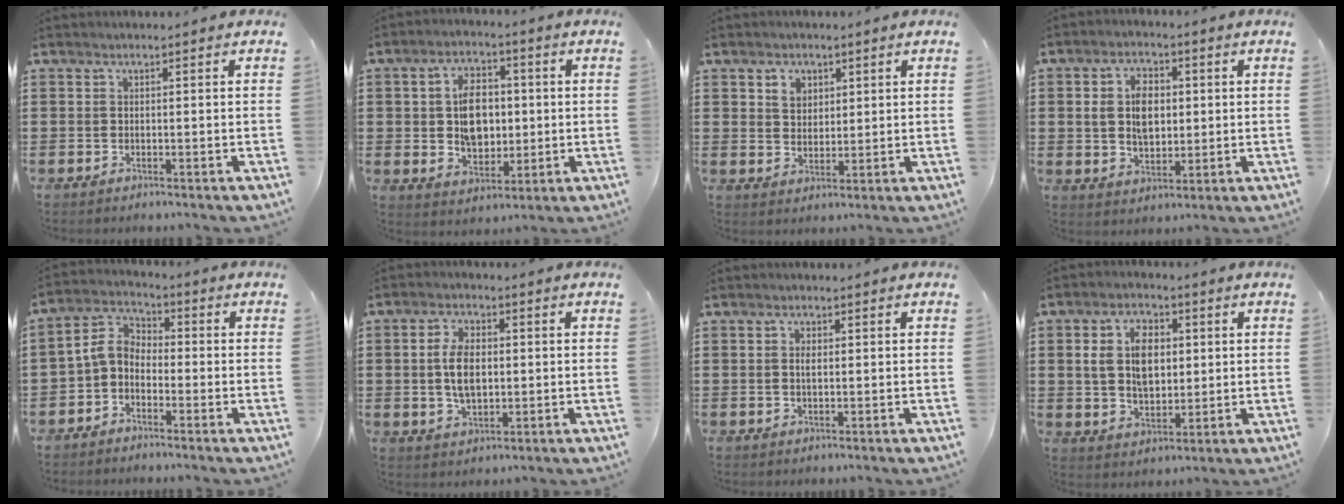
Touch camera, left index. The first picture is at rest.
{"total": 7.8, "force": [0.7, 5.1, 5.8], "torque": [-0.111, 0.011, 0.007]}
{"total": 3.2, "force": [1.9, 2.4, 0.9], "torque": [-0.019, 0.007, 0.033]}
{"total": 6.4, "force": [0.9, 4.4, 4.7], "torque": [-0.099, 0.013, 0.010]}
{"total": 4.2, "force": [-1.6, 3.0, 2.4], "torque": [-0.082, -0.002, -0.046]}
{"total": 6.4, "force": [0.3, 3.5, 5.3], "torque": [-0.109, 0.006, -0.001]}
{"total": 1.3, "force": [0.2, 0.7, 1.1], "torque": [-0.024, 0.004, 0.004]}
{"total": 7.9, "force": [1.6, 5.1, 5.7], "torque": [-0.123, 0.015, 0.024]}